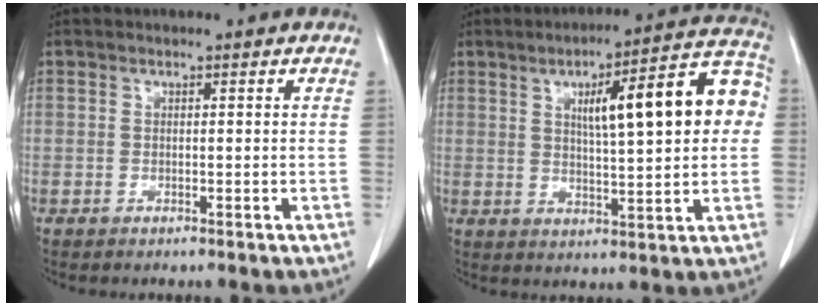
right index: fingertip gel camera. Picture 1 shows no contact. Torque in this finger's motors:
{"motor_torque": [1.00, 0.68, 0.34, 0.11]}